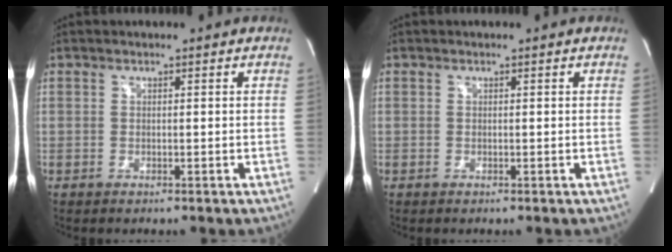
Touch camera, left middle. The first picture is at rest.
{"total": 0.0}